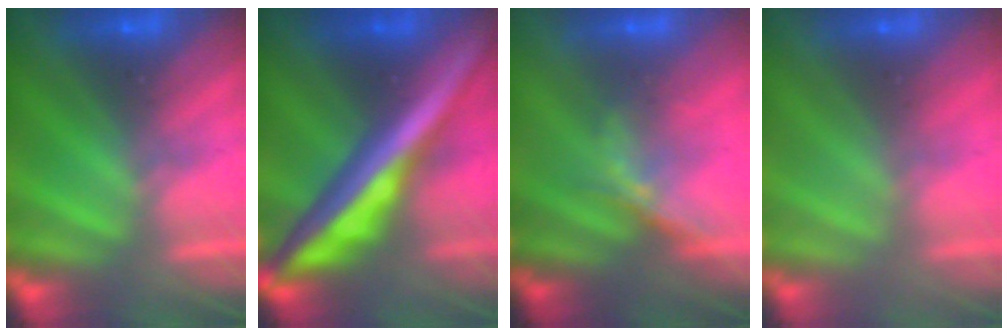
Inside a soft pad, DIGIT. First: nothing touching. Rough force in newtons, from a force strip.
{"total": 6.8}
{"total": 2.0}
{"total": 3.1}